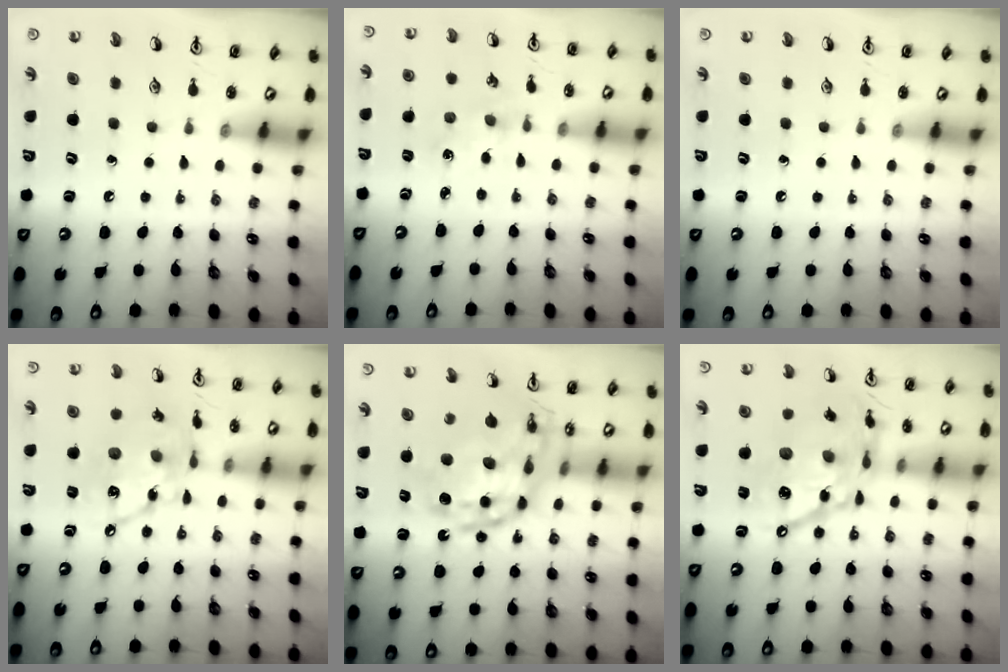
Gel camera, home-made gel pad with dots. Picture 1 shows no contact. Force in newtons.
{"total": 1.3, "press": 1.3, "slide": 0.2}
{"total": 0.0}
{"total": 14.1, "press": 14.0, "slide": 1.1}
{"total": 19.5, "press": 19.4, "slide": 1.8}
{"total": 20.1, "press": 20.1, "slide": 1.7}